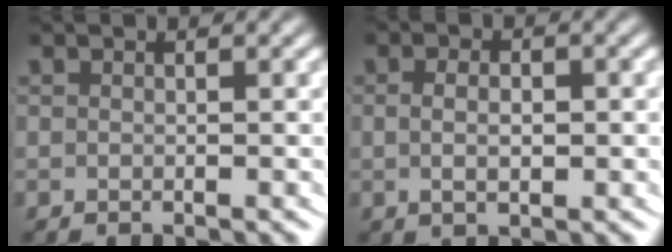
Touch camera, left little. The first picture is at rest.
{"total": 1.7, "force": [-0.2, 0.6, 1.6], "torque": [-0.023, -0.004, 0.004]}